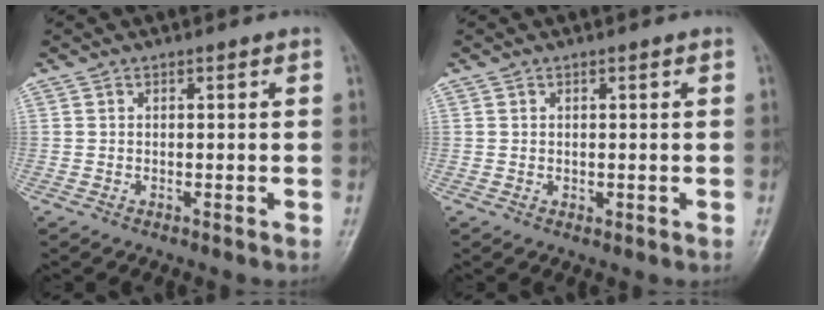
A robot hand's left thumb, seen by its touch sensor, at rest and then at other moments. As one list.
[{"total": 0.7, "force": [0.3, 0.6, 0.4], "torque": [-0.002, -0.002, 0.005]}]